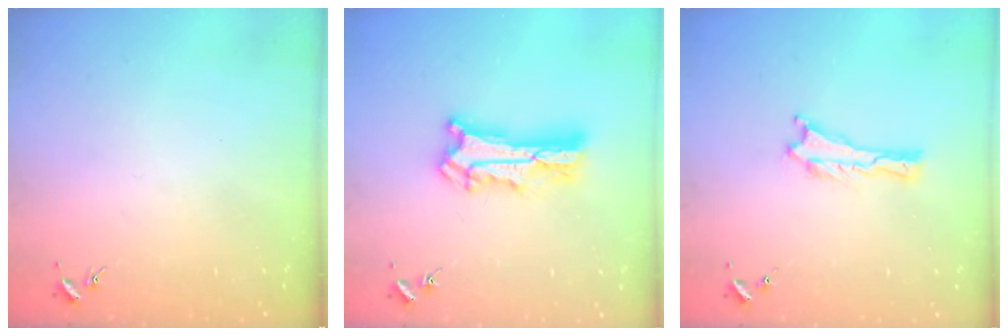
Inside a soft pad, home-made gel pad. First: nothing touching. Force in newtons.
{"total": 8.5, "press": 8.5, "slide": 0.6}
{"total": 0.0}